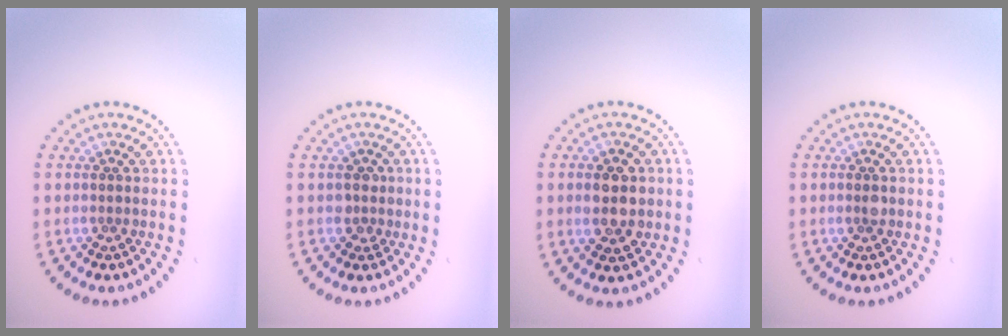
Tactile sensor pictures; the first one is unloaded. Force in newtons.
{"total": 1.4, "press": 1.2, "slide": 0.7}
{"total": 3.9, "press": 3.9, "slide": 0.3}
{"total": 1.0, "press": 1.0, "slide": 0.0}